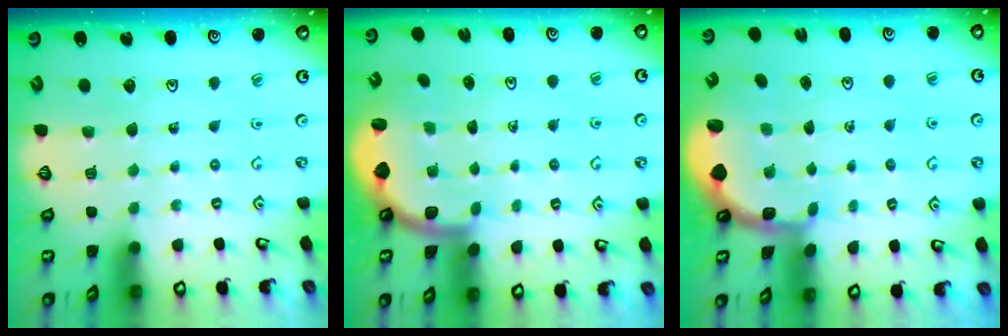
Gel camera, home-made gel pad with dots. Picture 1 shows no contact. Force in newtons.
{"total": 1.8, "press": 1.8, "slide": 0.1}
{"total": 2.1, "press": 1.8, "slide": 1.0}